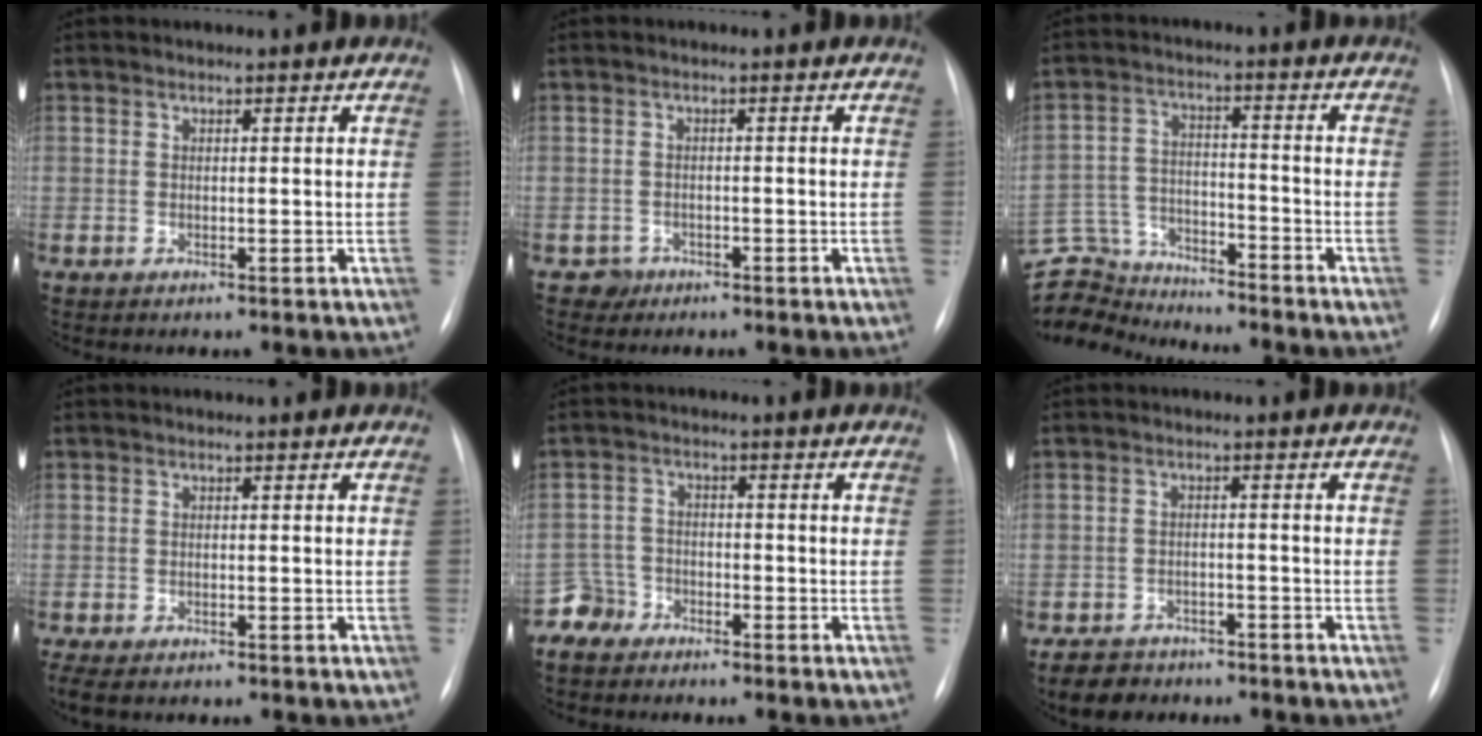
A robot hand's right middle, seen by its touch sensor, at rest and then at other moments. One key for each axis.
{"total": 1.9, "fx": -1.2, "fy": 1.4, "fz": -0.4, "tx": 0.008, "ty": 0.008, "tz": -0.022}
{"total": 11.5, "fx": -11.3, "fy": 2.1, "fz": 0.3, "tx": -0.011, "ty": 0.029, "tz": -0.199}
{"total": 5.1, "fx": -3.9, "fy": 1.9, "fz": 2.6, "tx": -0.042, "ty": -0.009, "tz": -0.057}
{"total": 3.2, "fx": -2.7, "fy": 1.7, "fz": -0.6, "tx": 0.015, "ty": 0.004, "tz": -0.055}
{"total": 6.0, "fx": -4.9, "fy": 3.2, "fz": 1.3, "tx": -0.024, "ty": -0.003, "tz": -0.079}